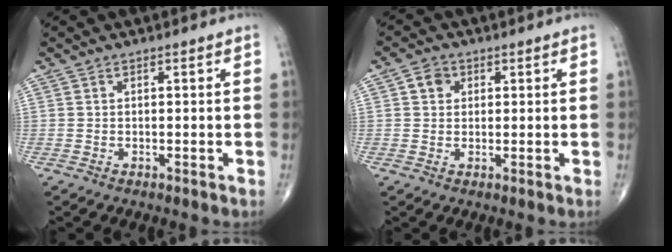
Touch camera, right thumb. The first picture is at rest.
{"total": 3.1, "force": [1.0, 2.6, 1.3], "torque": [-0.009, 0.001, 0.013]}